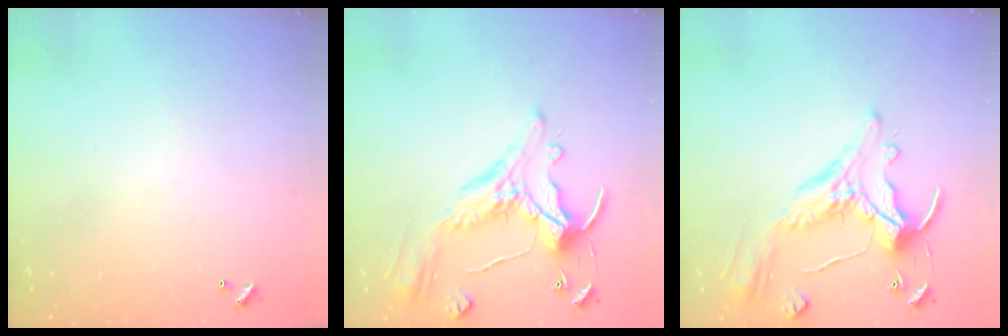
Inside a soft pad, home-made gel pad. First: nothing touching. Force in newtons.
{"total": 2.5, "press": 2.2, "slide": 1.2}
{"total": 2.5, "press": 2.2, "slide": 1.2}